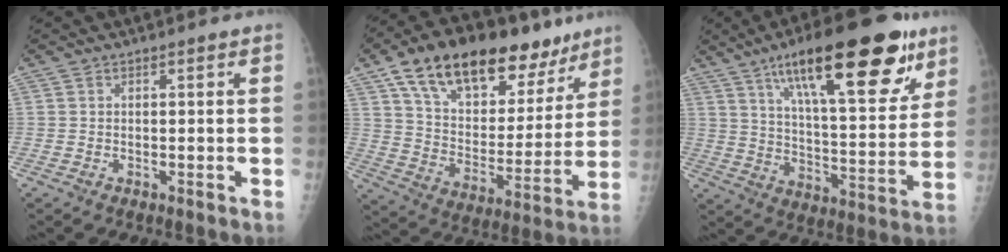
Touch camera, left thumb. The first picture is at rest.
{"total": 26.7, "force": [16.5, 13.6, 16.0], "torque": [-0.216, -0.024, 0.269]}
{"total": 26.6, "force": [15.0, 8.2, 20.3], "torque": [-0.290, -0.030, 0.239]}